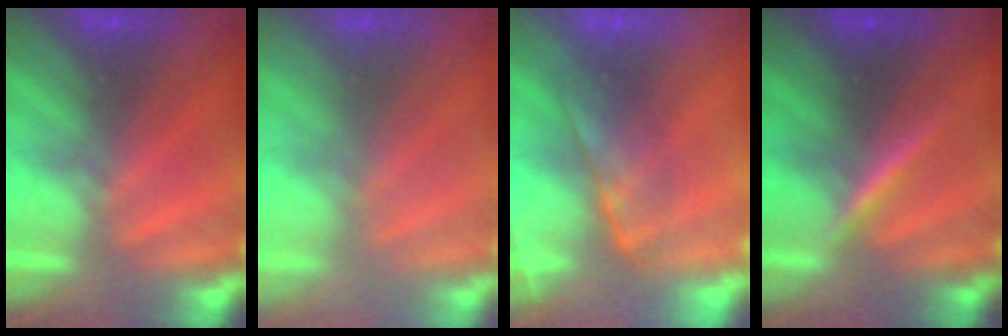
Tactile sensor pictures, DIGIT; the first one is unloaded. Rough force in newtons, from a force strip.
{"total": 2.7}
{"total": 4.1}
{"total": 3.7}